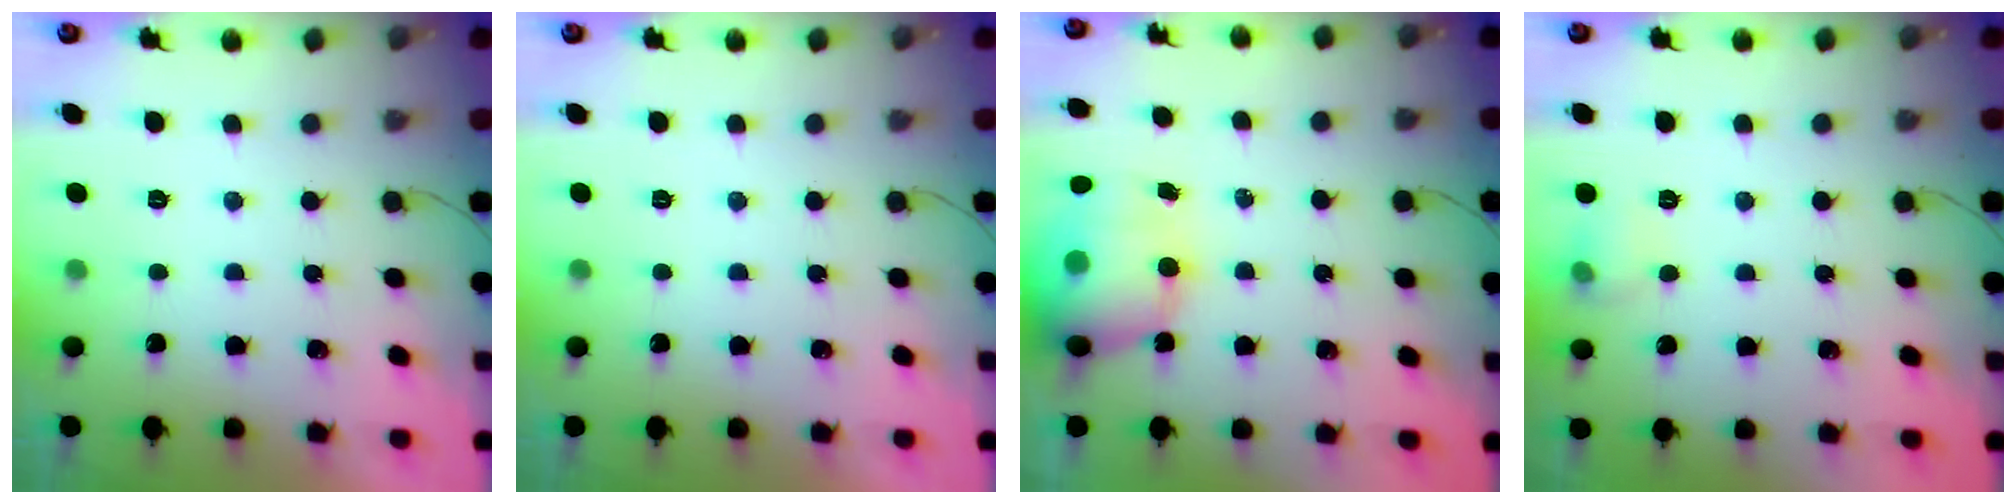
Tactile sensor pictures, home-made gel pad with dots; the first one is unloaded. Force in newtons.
{"total": 0.0}
{"total": 17.1, "press": 16.5, "slide": 4.2}
{"total": 6.3, "press": 6.1, "slide": 1.4}